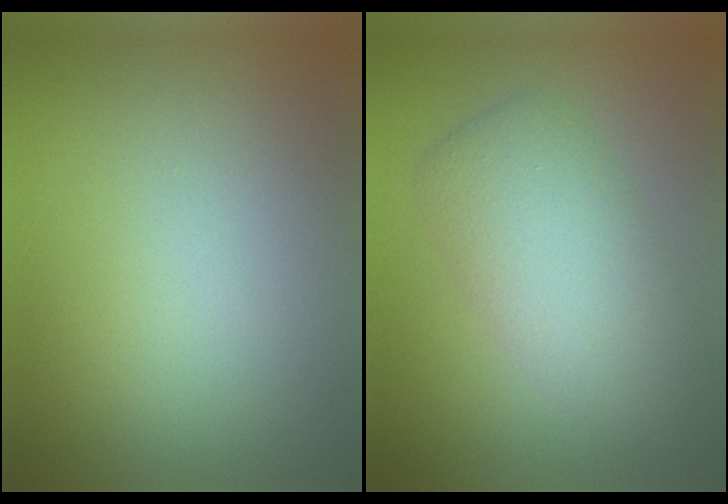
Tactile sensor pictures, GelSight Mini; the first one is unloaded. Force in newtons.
{"total": 6.0, "press": 6.0, "slide": 0.3}